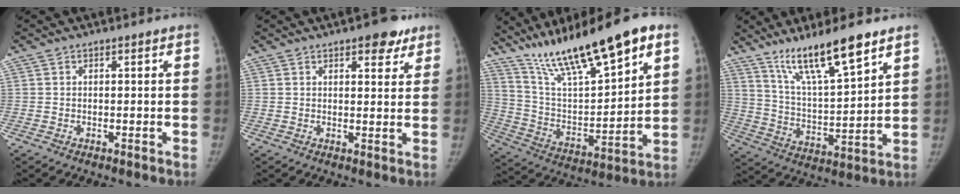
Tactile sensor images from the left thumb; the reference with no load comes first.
{"total": 5.6, "force": [3.6, 2.5, 3.5], "torque": [-0.019, -0.014, 0.042]}
{"total": 23.2, "force": [15.7, 5.5, 16.3], "torque": [-0.256, -0.052, 0.278]}
{"total": 15.2, "force": [10.6, 2.4, 10.7], "torque": [-0.181, -0.061, 0.200]}